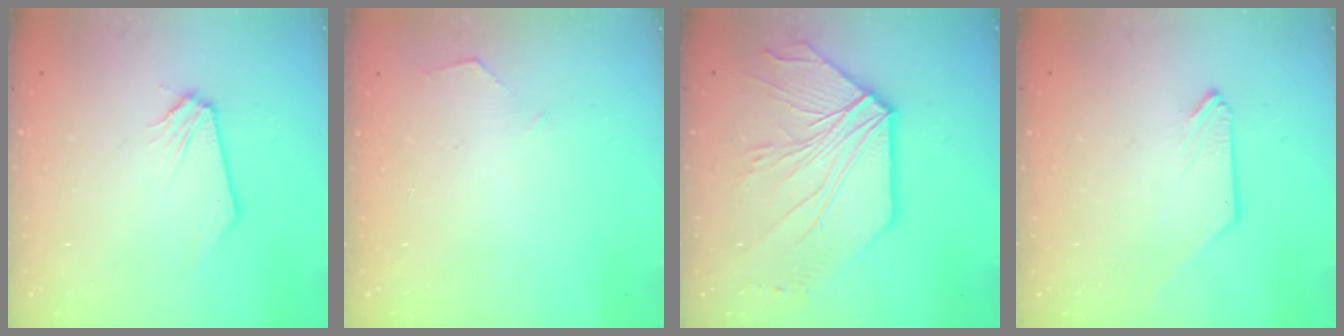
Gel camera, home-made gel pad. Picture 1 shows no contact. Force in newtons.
{"total": 2.2, "press": 2.2, "slide": 0.3}
{"total": 11.4, "press": 11.3, "slide": 1.1}
{"total": 0.0}